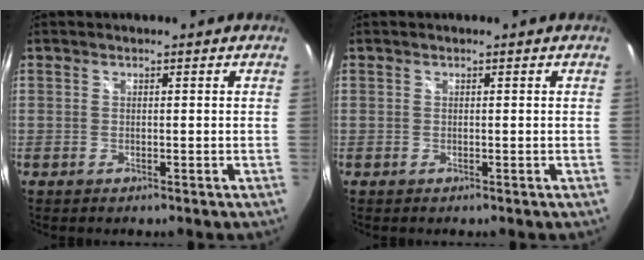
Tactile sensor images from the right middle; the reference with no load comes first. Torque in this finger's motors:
{"motor_torque": [0.00, 0.00, -0.01, 0.00]}